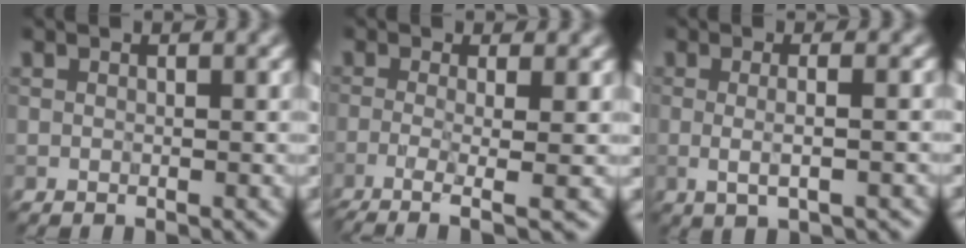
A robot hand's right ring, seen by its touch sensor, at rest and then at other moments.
{"total": 4.9, "force": [-1.5, 1.3, 4.5], "torque": [-0.072, -0.009, -0.034]}
{"total": 3.0, "force": [-0.1, 0.8, 2.9], "torque": [-0.048, -0.004, -0.003]}